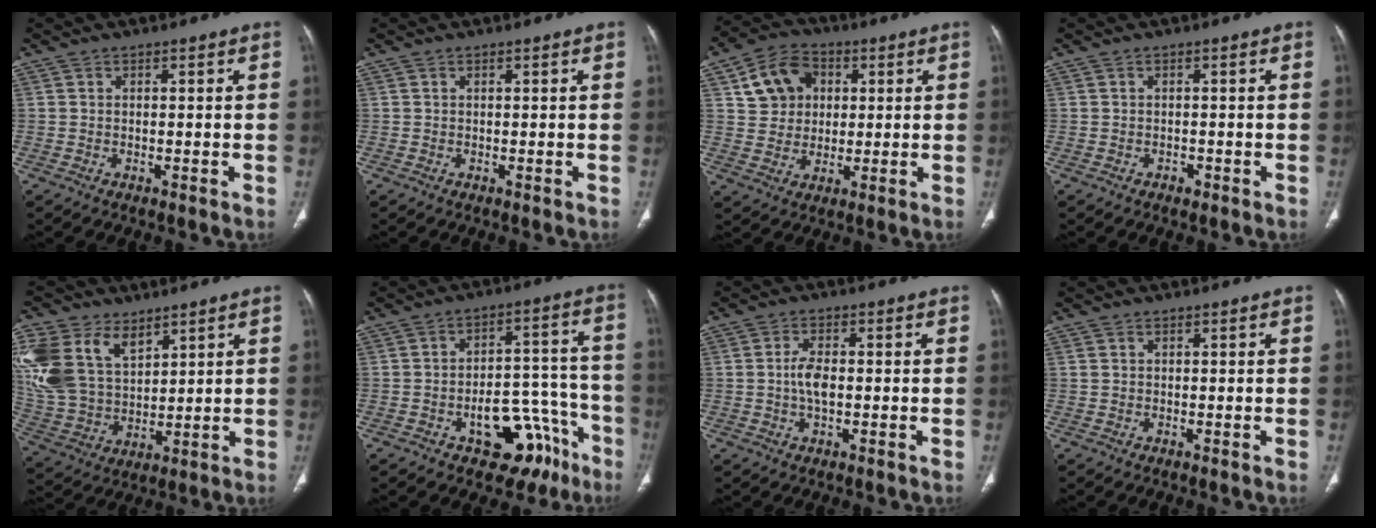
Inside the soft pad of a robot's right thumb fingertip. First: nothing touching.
{"total": 0.0}
{"total": 10.6, "force": [3.1, 8.9, 5.0], "torque": [-0.059, 0.004, 0.051]}
{"total": 1.0, "force": [-0.6, 0.7, 0.3], "torque": [-0.002, 0.002, -0.009]}
{"total": 18.7, "force": [9.0, 11.9, 11.2], "torque": [-0.246, -0.015, 0.185]}
{"total": 15.7, "force": [-8.6, 8.9, 9.7], "torque": [-0.074, 0.083, -0.111]}
{"total": 4.1, "force": [-0.2, 2.0, 3.6], "torque": [-0.073, 0.005, -0.007]}
{"total": 0.5, "force": [0.3, 0.3, 0.3], "torque": [-0.007, 0.006, 0.006]}